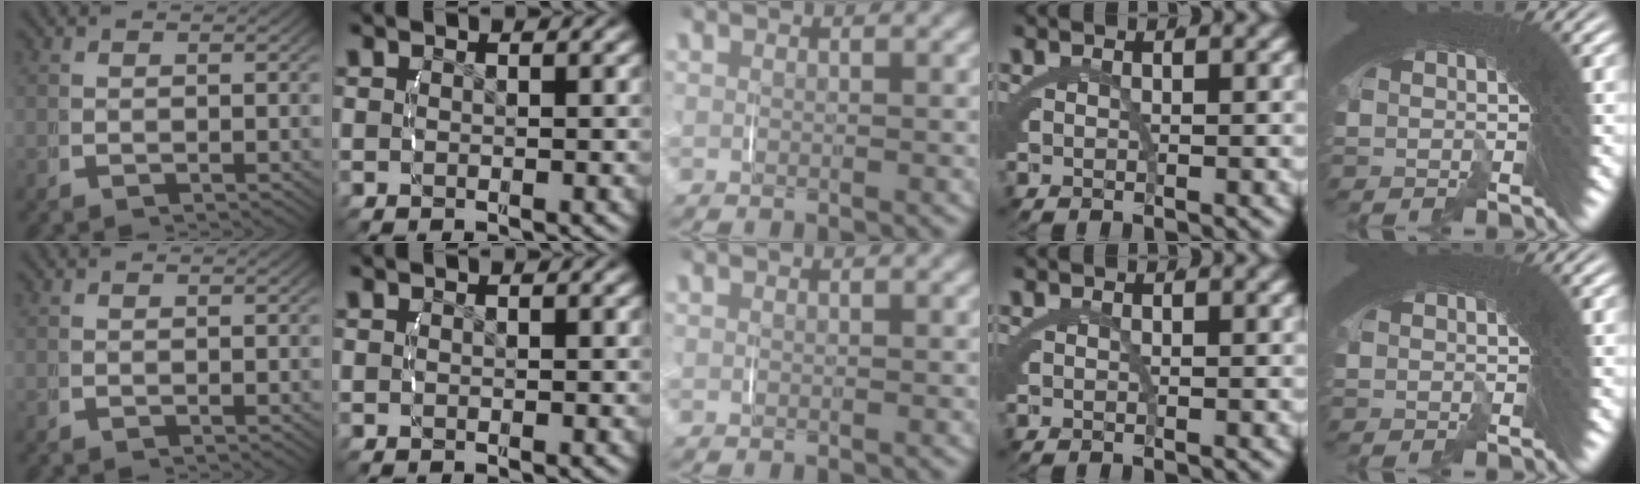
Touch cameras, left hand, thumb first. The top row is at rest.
{}